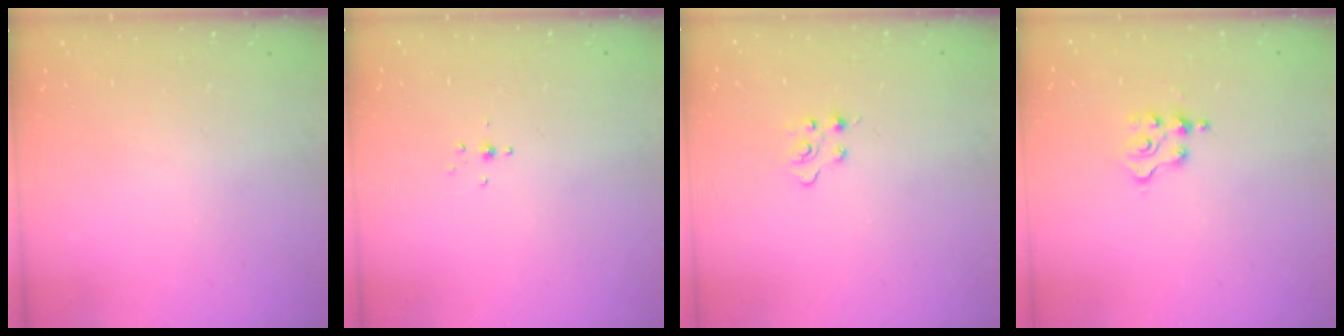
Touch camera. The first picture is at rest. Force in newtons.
{"total": 2.4, "press": 2.3, "slide": 0.8}
{"total": 3.7, "press": 3.7, "slide": 0.4}
{"total": 3.3, "press": 3.2, "slide": 0.5}